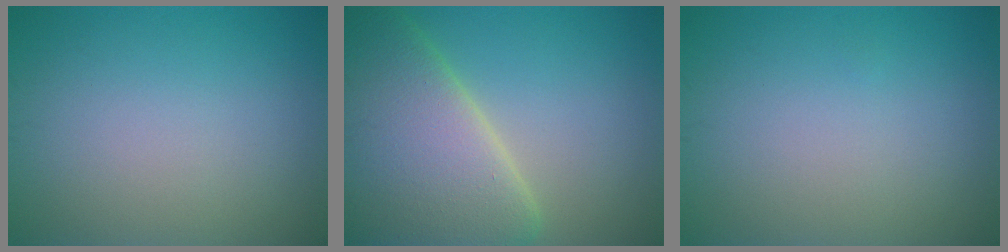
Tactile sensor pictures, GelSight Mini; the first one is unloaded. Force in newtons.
{"total": 12.5, "press": 12.5, "slide": 0.8}
{"total": 0.0}